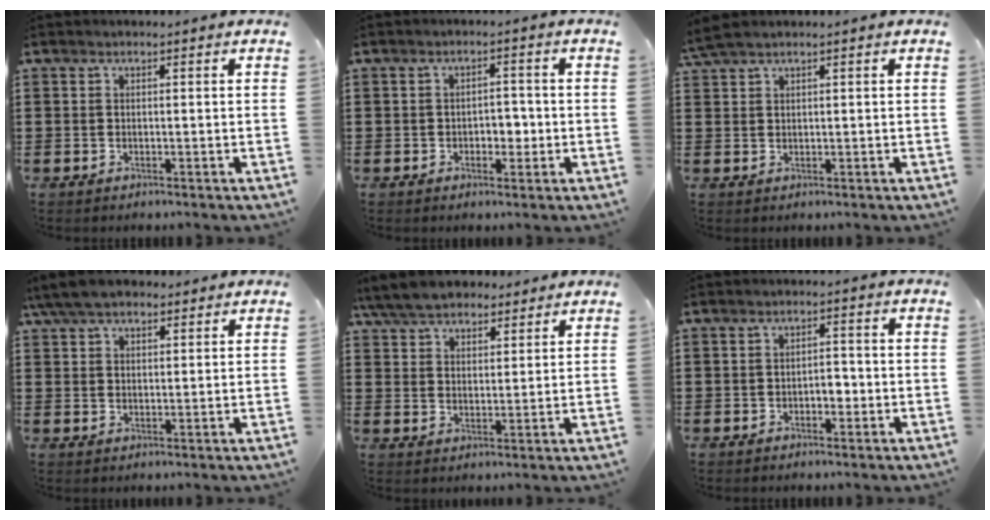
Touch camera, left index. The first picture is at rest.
{"total": 3.0, "force": [-0.8, 2.0, 2.0], "torque": [-0.044, 0.006, -0.019]}
{"total": 2.2, "force": [1.7, 0.2, 1.3], "torque": [-0.030, 0.001, 0.032]}
{"total": 6.0, "force": [4.9, 2.0, 2.9], "torque": [-0.070, 0.000, 0.092]}
{"total": 6.9, "force": [6.1, 2.3, 2.2], "torque": [-0.068, -0.008, 0.115]}
{"total": 2.2, "force": [-0.7, 1.2, 1.7], "torque": [-0.036, 0.003, -0.017]}